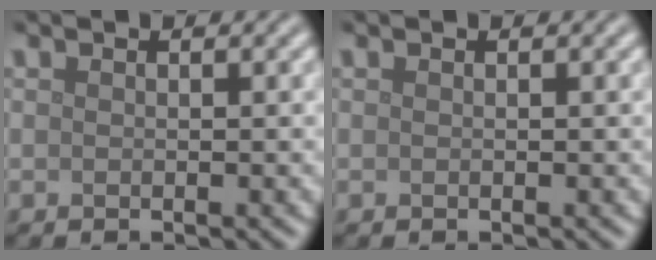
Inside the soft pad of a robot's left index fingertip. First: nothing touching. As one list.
[{"total": 0.0}]